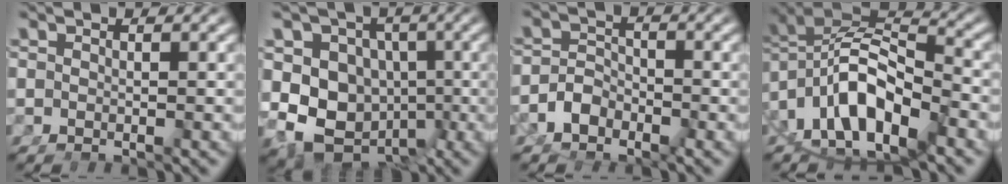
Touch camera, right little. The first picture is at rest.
{"total": 16.4, "force": [-2.4, 14.3, 7.8], "torque": [-0.174, -0.073, -0.031]}
{"total": 3.7, "force": [-2.3, 2.6, 1.4], "torque": [-0.024, -0.009, -0.037]}
{"total": 16.3, "force": [-4.1, 13.0, 8.9], "torque": [-0.198, -0.059, -0.059]}